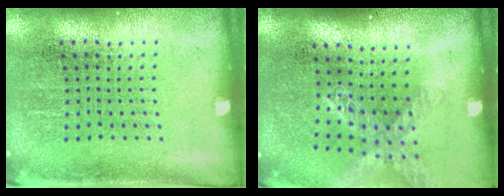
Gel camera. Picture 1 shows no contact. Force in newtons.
{"total": 1.5, "press": 1.2, "slide": 0.8}